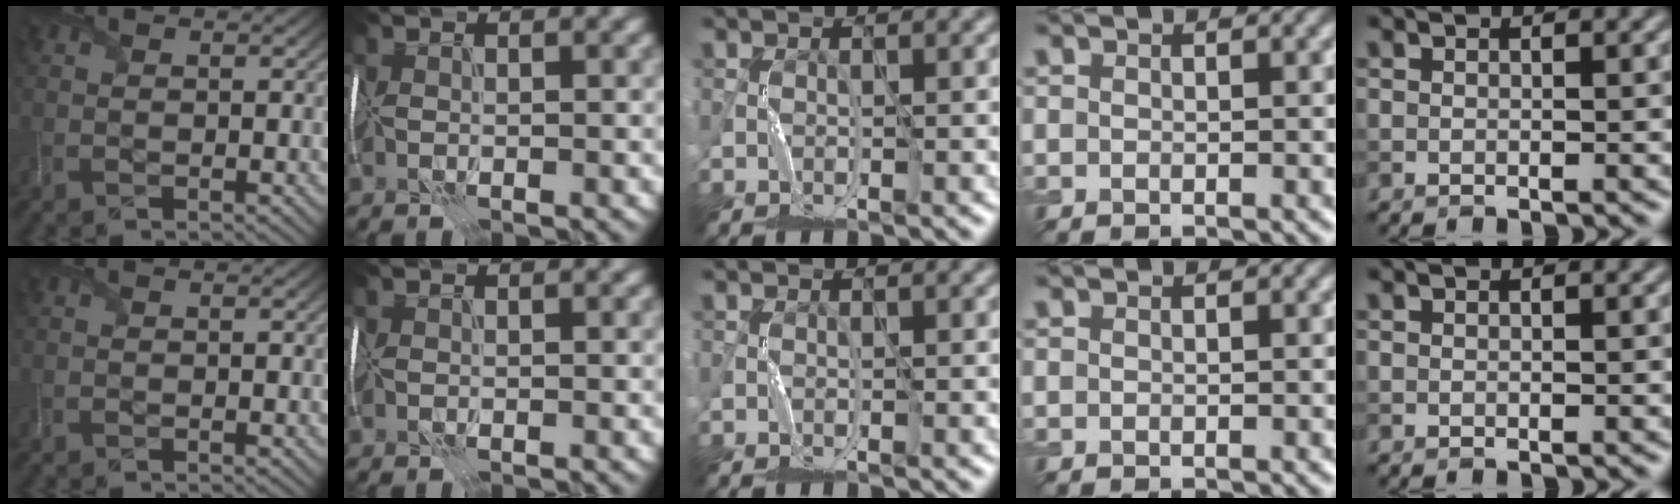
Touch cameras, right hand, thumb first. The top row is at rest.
{}